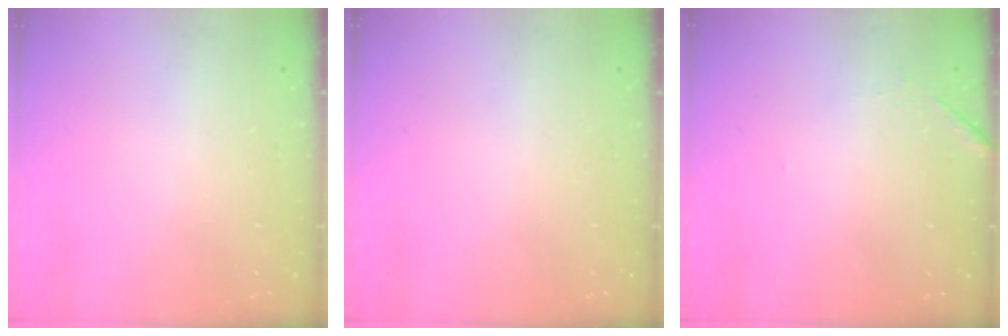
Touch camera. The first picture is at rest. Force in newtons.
{"total": 0.0}
{"total": 6.7, "press": 6.7, "slide": 0.3}